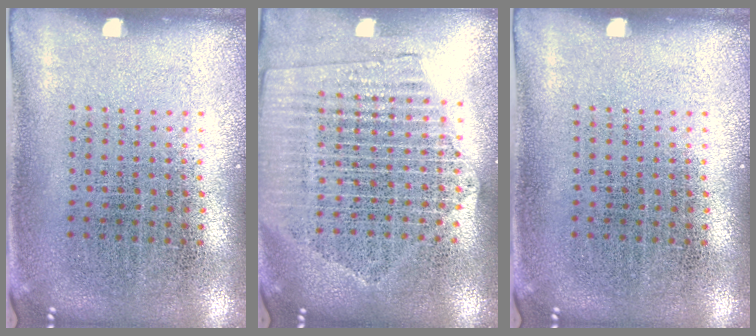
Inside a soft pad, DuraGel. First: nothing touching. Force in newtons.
{"total": 2.1, "press": 1.9, "slide": 0.9}
{"total": 0.0}